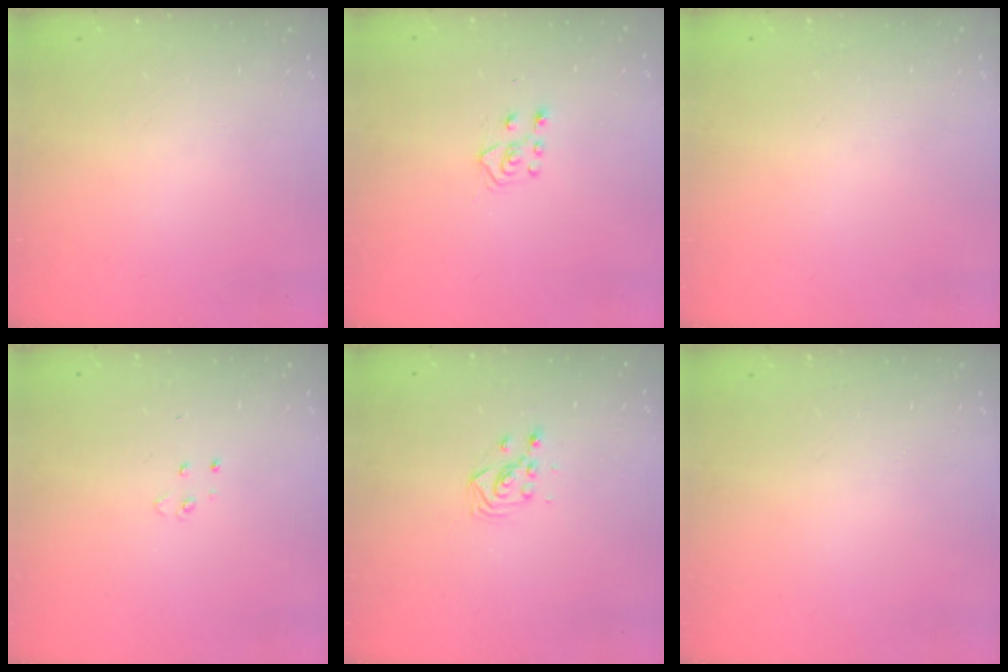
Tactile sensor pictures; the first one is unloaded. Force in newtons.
{"total": 6.1, "press": 6.1, "slide": 0.5}
{"total": 0.0}
{"total": 3.5, "press": 3.4, "slide": 0.4}
{"total": 2.9, "press": 2.9, "slide": 0.3}
{"total": 0.0}